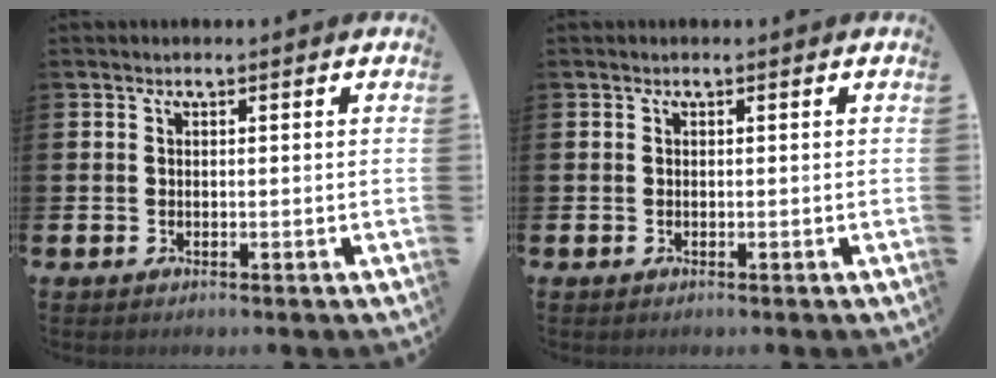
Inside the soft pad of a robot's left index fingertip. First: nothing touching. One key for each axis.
{"total": 0.0}